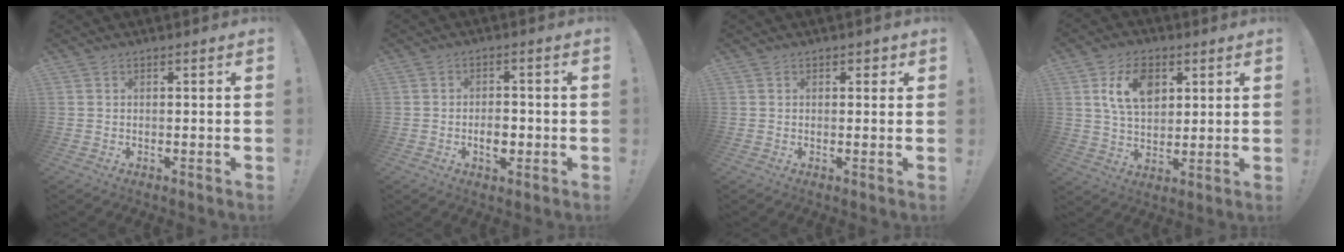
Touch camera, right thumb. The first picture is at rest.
{"total": 4.9, "force": [-1.5, 3.0, 3.6], "torque": [-0.051, 0.003, -0.028]}
{"total": 1.3, "force": [0.5, 1.0, 0.6], "torque": [0.002, -0.002, 0.005]}
{"total": 12.1, "force": [4.8, 8.0, 7.8], "torque": [-0.135, -0.004, 0.088]}